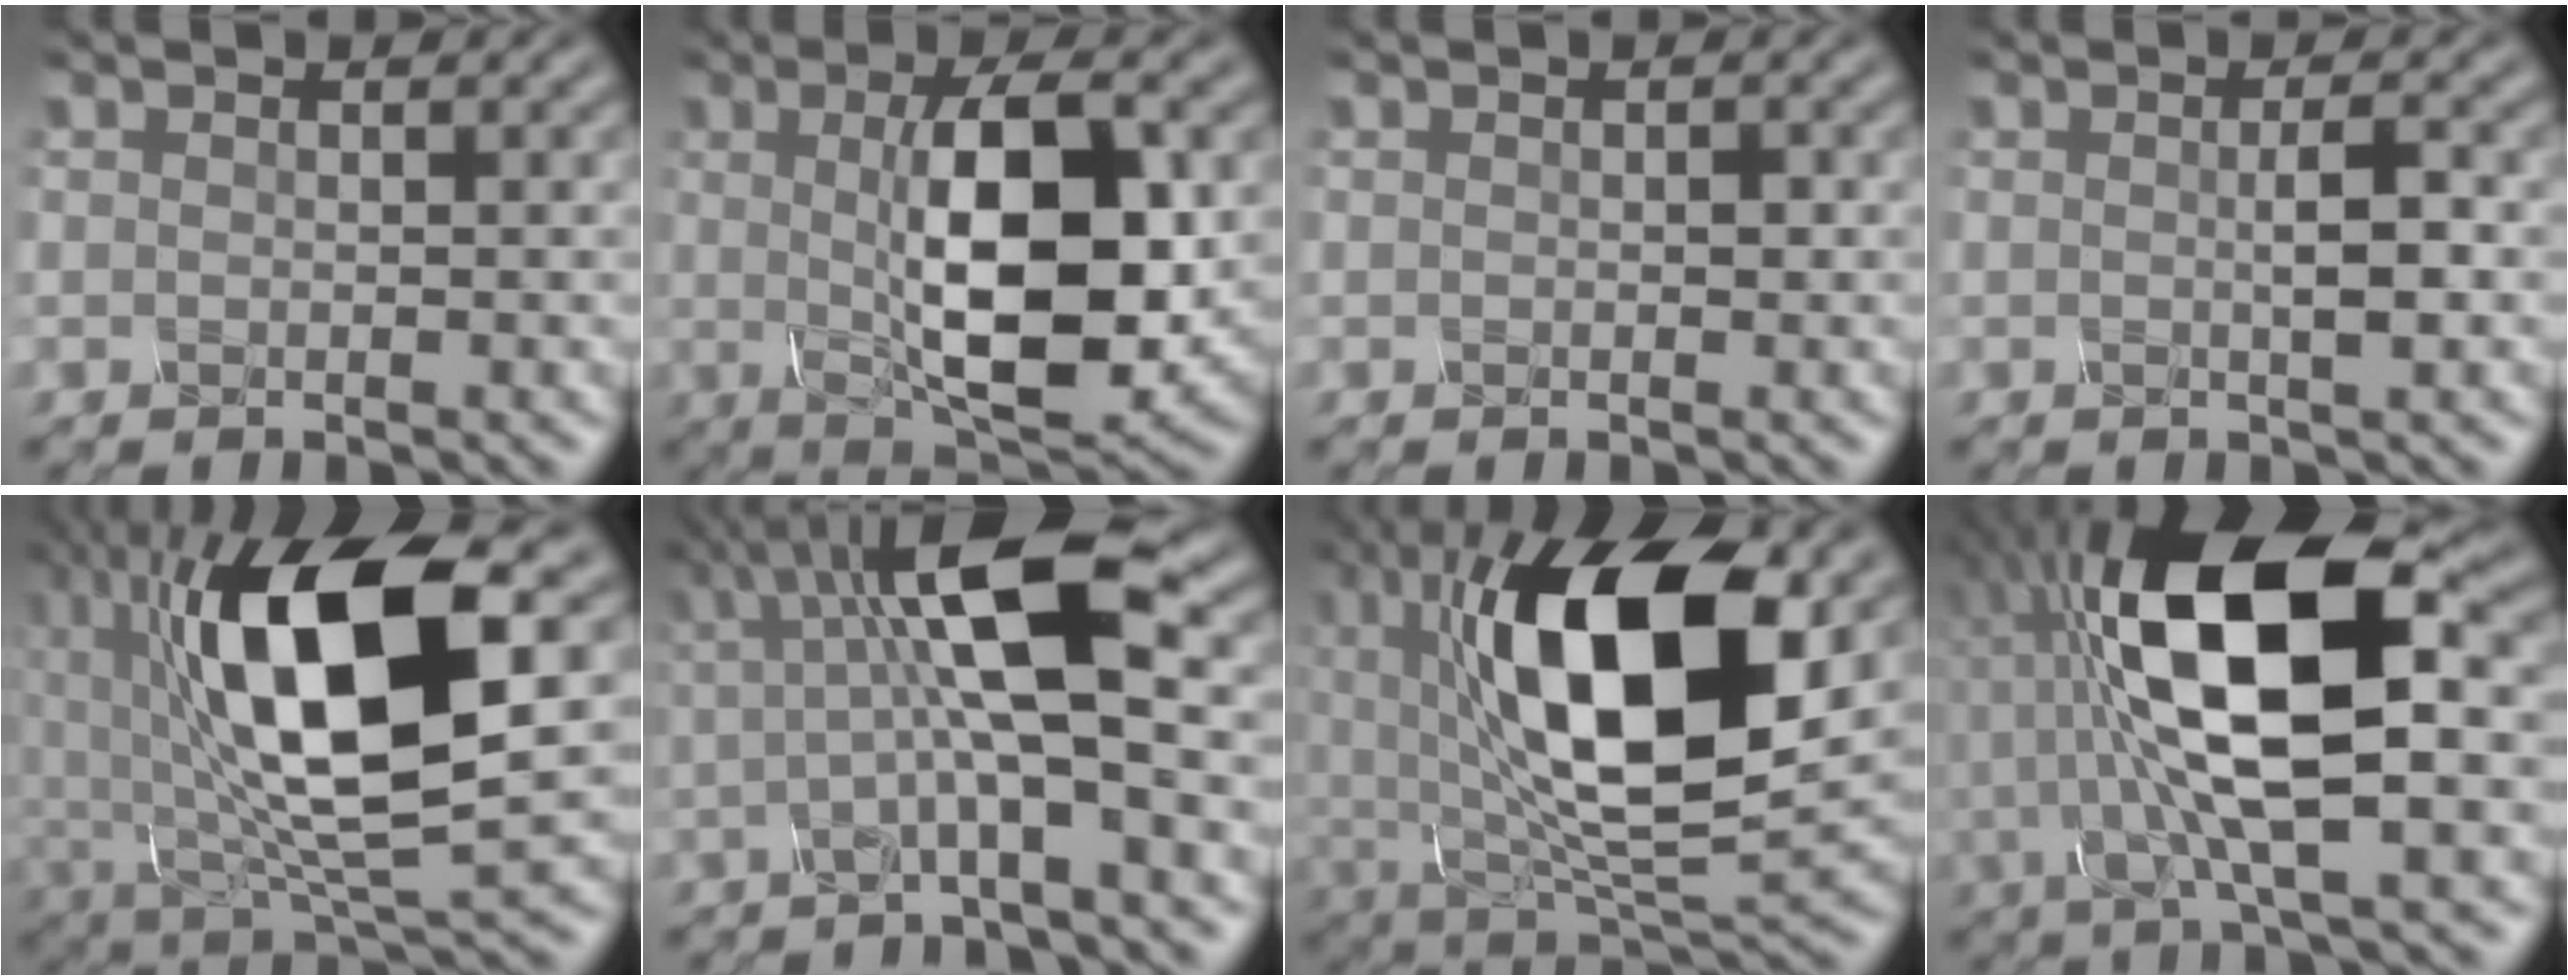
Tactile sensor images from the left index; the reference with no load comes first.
{"total": 10.8, "force": [0.5, 3.8, 10.1], "torque": [-0.155, 0.000, 0.011]}
{"total": 0.5, "force": [0.1, 0.3, 0.4], "torque": [-0.004, -0.001, -0.001]}
{"total": 2.2, "force": [0.0, 0.3, 2.2], "torque": [-0.039, 0.003, -0.001]}
{"total": 14.4, "force": [2.1, 5.6, 13.1], "torque": [-0.225, -0.002, 0.035]}
{"total": 8.8, "force": [1.5, 2.0, 8.5], "torque": [-0.144, 0.008, 0.019]}
{"total": 15.3, "force": [3.5, 6.5, 13.4], "torque": [-0.226, -0.001, 0.055]}
{"total": 13.7, "force": [1.4, 4.4, 12.9], "torque": [-0.241, 0.015, 0.019]}